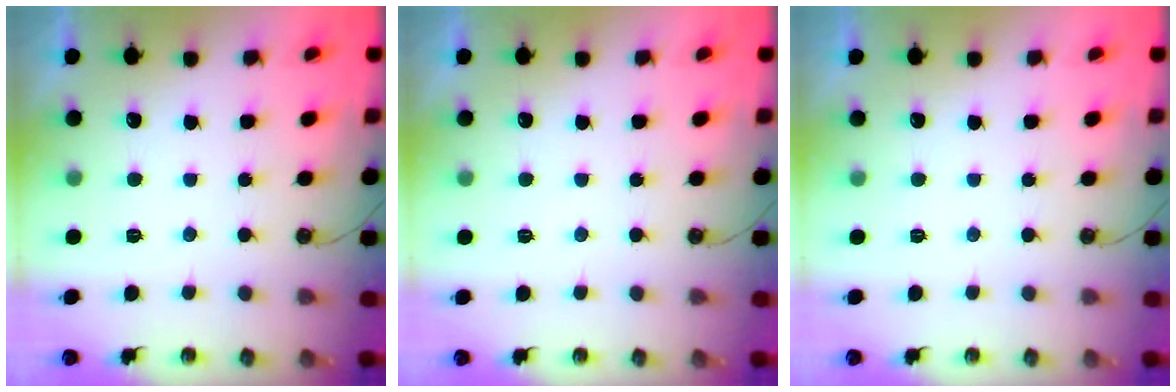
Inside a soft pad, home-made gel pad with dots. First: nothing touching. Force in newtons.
{"total": 2.8, "press": 2.8, "slide": 0.5}
{"total": 0.0}